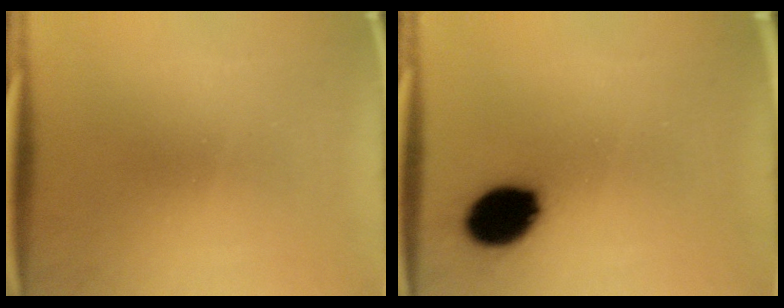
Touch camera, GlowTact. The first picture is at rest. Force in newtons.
{"total": 12.2}